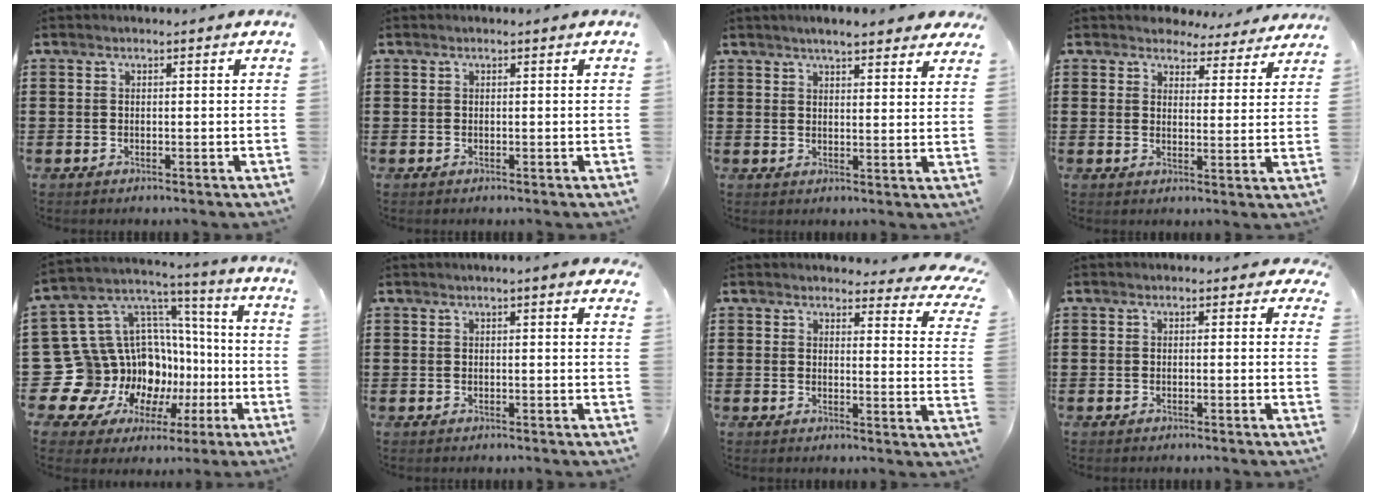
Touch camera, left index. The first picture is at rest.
{"total": 0.0}
{"total": 4.2, "force": [3.8, 0.4, 1.7], "torque": [-0.044, -0.003, 0.069]}
{"total": 4.5, "force": [4.3, 1.2, 0.4], "torque": [-0.019, -0.016, 0.077]}
{"total": 17.2, "force": [-2.7, 15.7, 6.5], "torque": [-0.173, -0.046, 0.016]}
{"total": 1.3, "force": [0.9, -0.1, 0.9], "torque": [-0.019, 0.000, 0.016]}
{"total": 4.0, "force": [3.7, 0.7, 1.4], "torque": [-0.028, -0.018, 0.064]}
{"total": 1.0, "force": [0.0, 0.9, 0.4], "torque": [-0.011, 0.007, -0.003]}